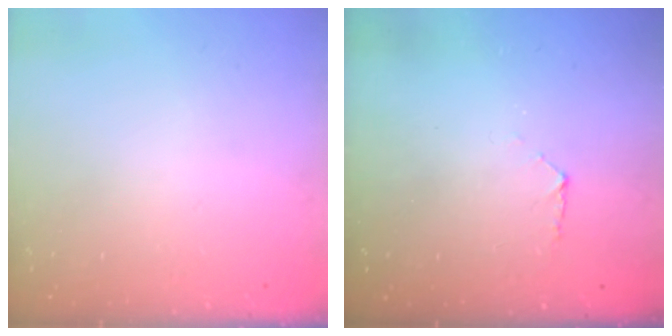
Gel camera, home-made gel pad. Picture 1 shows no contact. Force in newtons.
{"total": 5.1, "press": 5.0, "slide": 0.5}